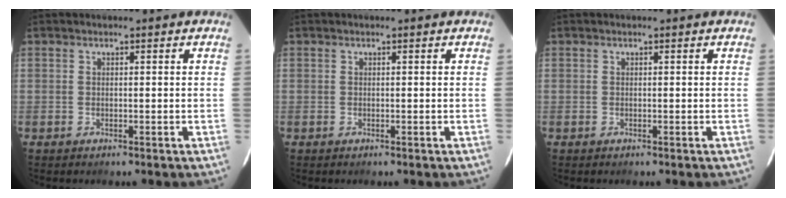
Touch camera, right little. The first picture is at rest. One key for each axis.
{"total": 0.0}
{"total": 0.0}